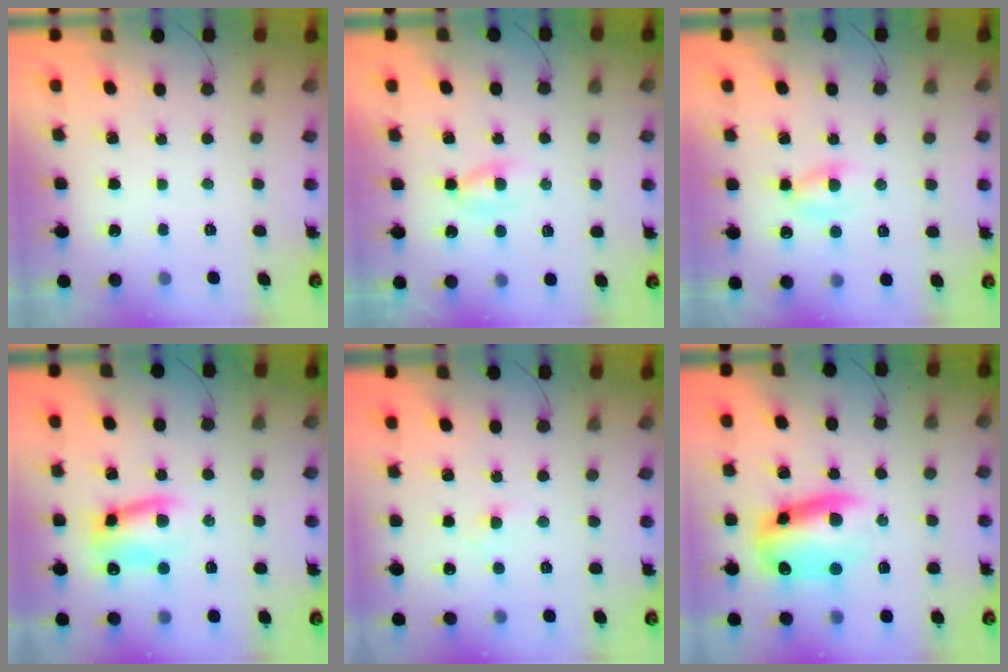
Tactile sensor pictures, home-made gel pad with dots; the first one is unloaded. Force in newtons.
{"total": 2.3, "press": 2.1, "slide": 0.9}
{"total": 2.2, "press": 2.0, "slide": 0.9}
{"total": 10.3, "press": 10.1, "slide": 1.7}
{"total": 1.9, "press": 1.6, "slide": 1.0}
{"total": 12.7, "press": 12.5, "slide": 2.5}